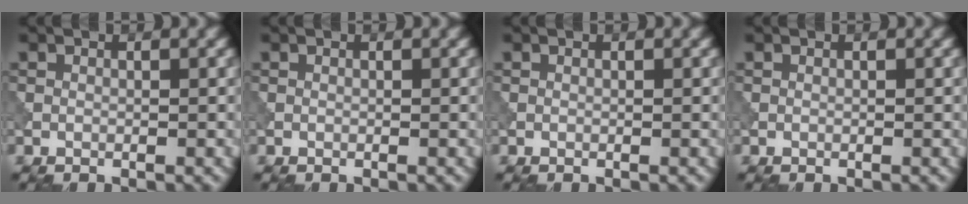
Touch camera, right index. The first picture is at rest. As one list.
[{"total": 0.0}, {"total": 0.0}, {"total": 0.0}]